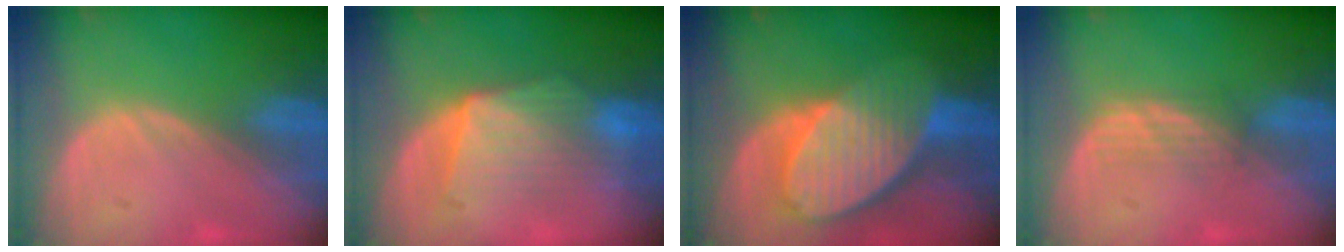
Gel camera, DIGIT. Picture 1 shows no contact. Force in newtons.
{"total": 7.4, "press": 7.4, "slide": 0.7}
{"total": 10.3, "press": 9.0, "slide": 5.0}
{"total": 2.7, "press": 2.5, "slide": 0.9}